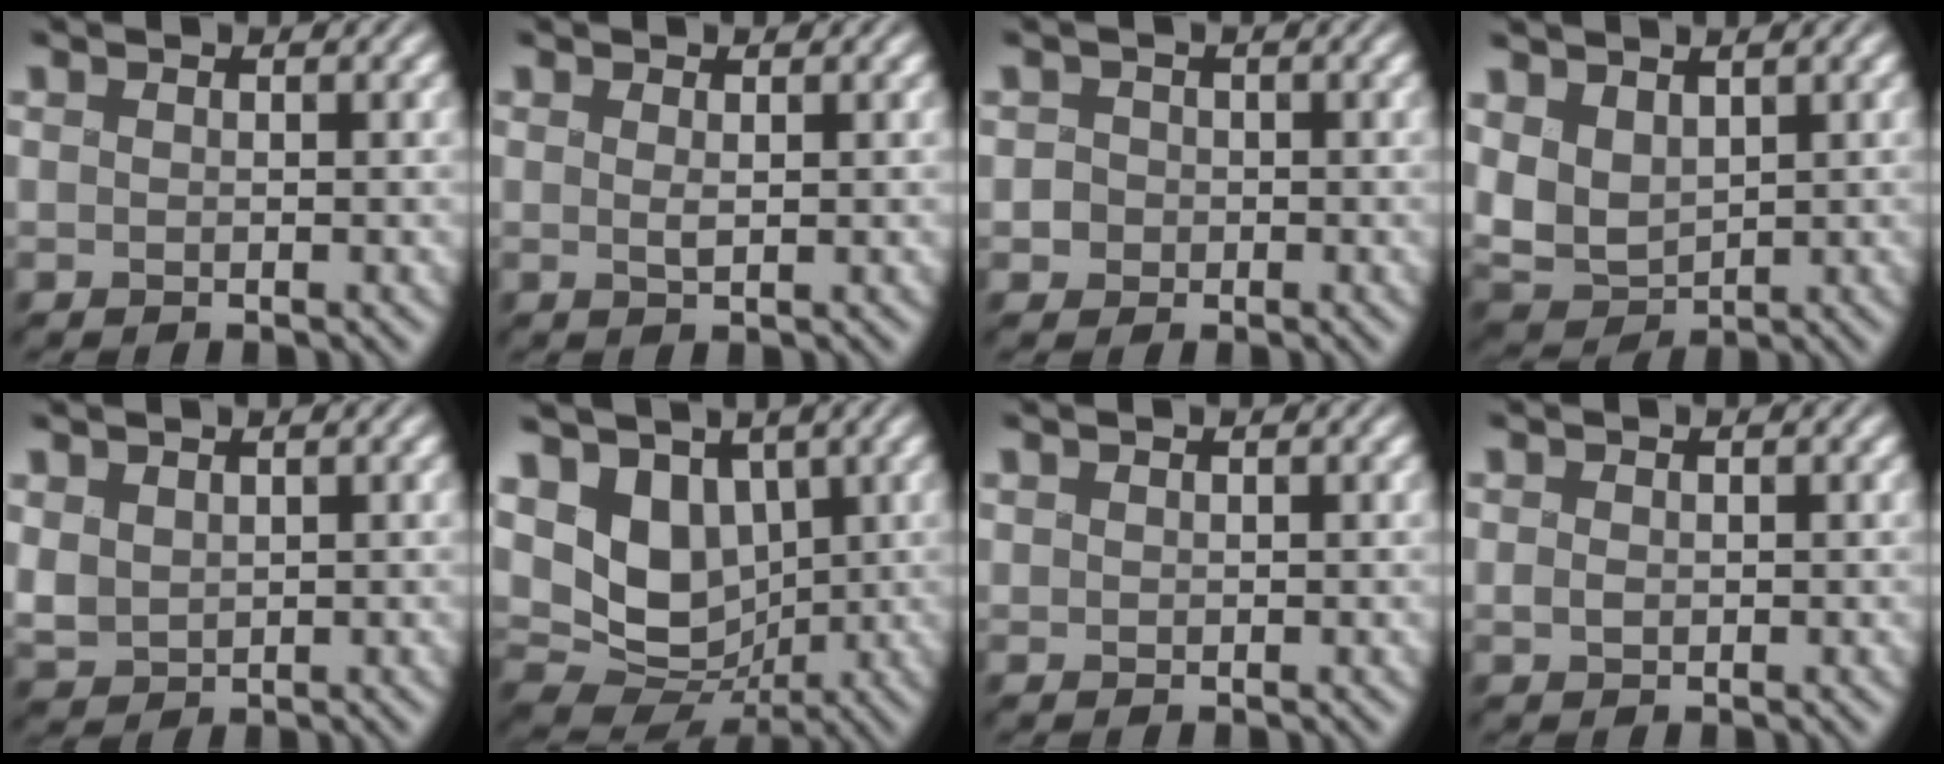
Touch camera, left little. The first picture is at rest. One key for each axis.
{"total": 0.6, "fx": 0.1, "fy": 0.0, "fz": 0.5, "tx": -0.011, "ty": -0.002, "tz": 0.004}
{"total": 1.3, "fx": -0.8, "fy": 1.0, "fz": -0.4, "tx": -0.003, "ty": -0.005, "tz": -0.006}
{"total": 4.4, "fx": 1.1, "fy": 3.0, "fz": 3.1, "tx": -0.089, "ty": -0.001, "tz": 0.027}
{"total": 1.7, "fx": 0.7, "fy": 1.3, "fz": 1.0, "tx": -0.040, "ty": 0.000, "tz": 0.029}
{"total": 8.8, "fx": 1.8, "fy": 6.7, "fz": 5.3, "tx": -0.126, "ty": -0.006, "tz": 0.039}
{"total": 0.0}
{"total": 0.0}